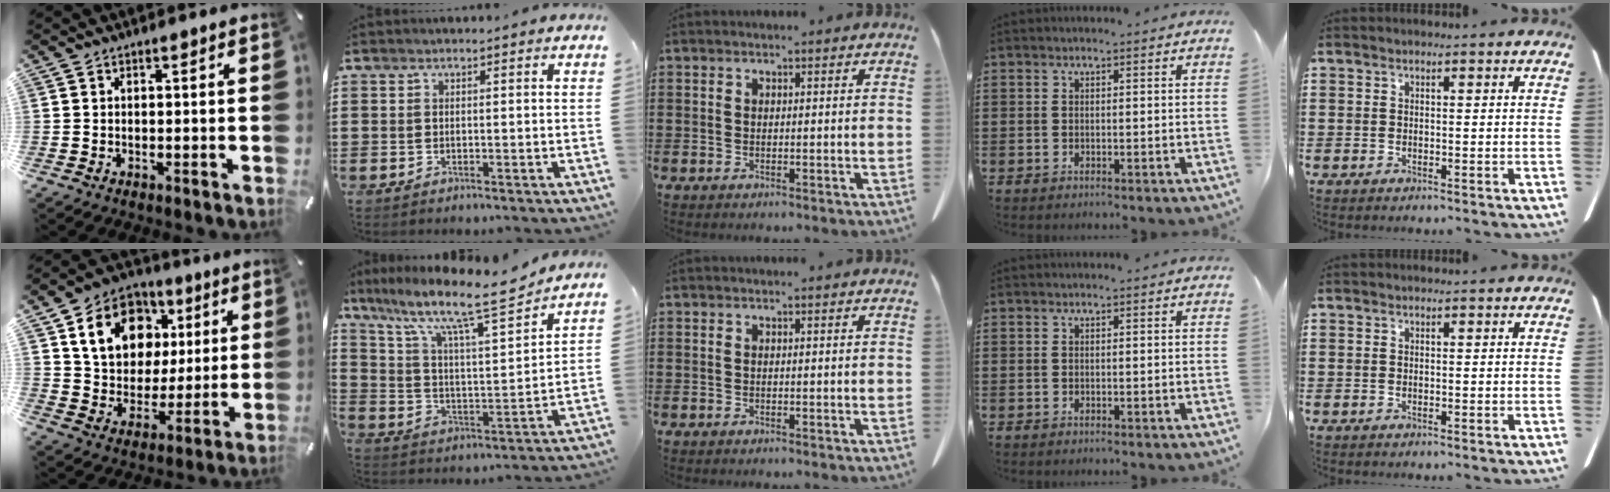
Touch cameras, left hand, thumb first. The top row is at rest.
{"thumb": {"total": 16.1, "force": [6.3, 13.0, 7.2], "torque": [-0.119, -0.011, 0.122]}, "index": {"total": 12.2, "force": [9.5, 1.8, 7.4], "torque": [-0.162, -0.059, 0.154]}}